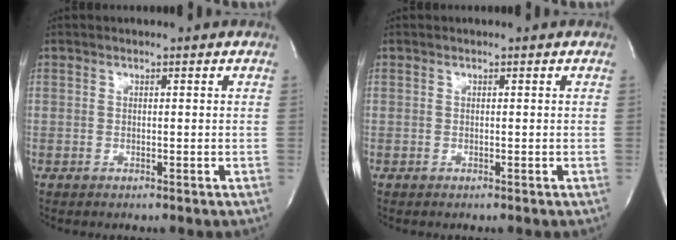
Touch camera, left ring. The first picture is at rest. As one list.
[{"total": 0.0}]